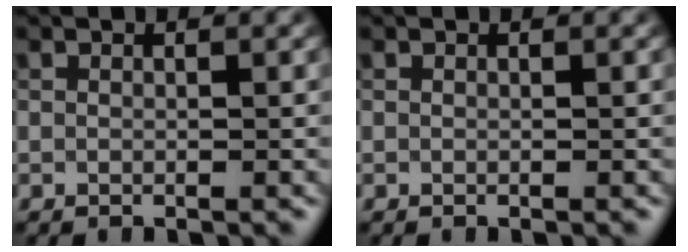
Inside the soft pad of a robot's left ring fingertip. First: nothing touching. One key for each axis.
{"total": 0.0}